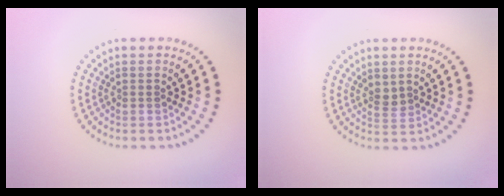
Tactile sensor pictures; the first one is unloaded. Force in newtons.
{"total": 1.2, "press": 1.1, "slide": 0.5}